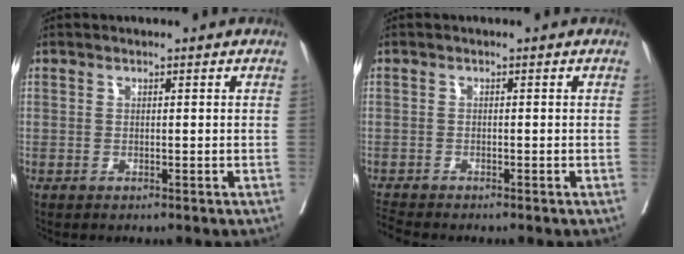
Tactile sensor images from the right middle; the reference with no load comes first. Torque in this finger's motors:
{"motor_torque": [0.40, -0.59, 0.05, 0.01]}